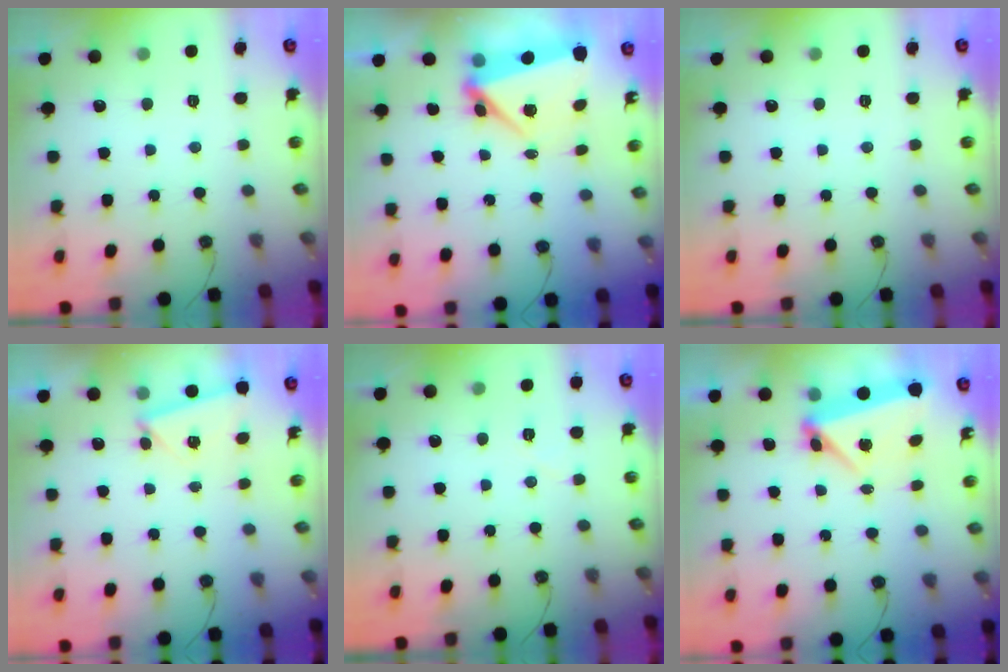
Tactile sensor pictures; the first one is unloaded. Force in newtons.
{"total": 6.8, "press": 6.8, "slide": 0.2}
{"total": 0.0}
{"total": 2.7, "press": 2.0, "slide": 1.7}
{"total": 3.8, "press": 3.4, "slide": 1.7}
{"total": 6.0, "press": 5.6, "slide": 2.3}